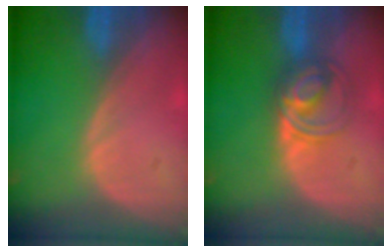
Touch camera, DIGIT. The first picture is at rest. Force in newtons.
{"total": 5.6, "press": 5.5, "slide": 0.6}